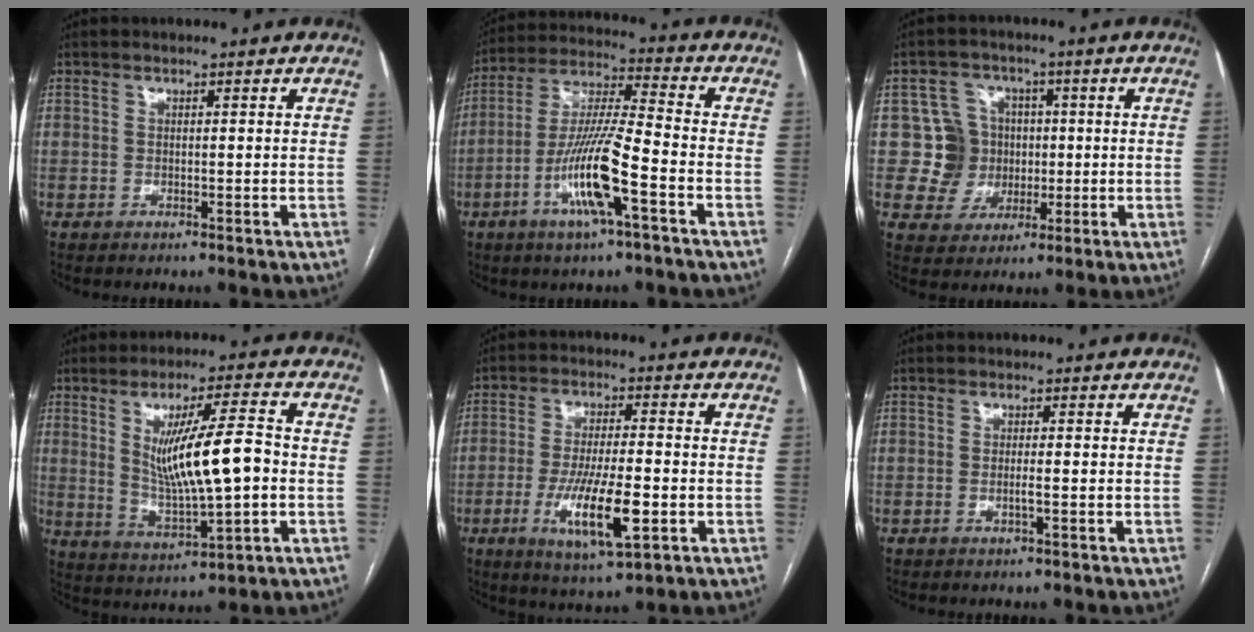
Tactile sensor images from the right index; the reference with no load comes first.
{"total": 13.2, "force": [-5.1, 0.8, 12.2], "torque": [-0.243, -0.004, -0.098]}
{"total": 7.5, "force": [0.2, 7.5, 0.5], "torque": [-0.004, 0.028, 0.011]}
{"total": 12.6, "force": [0.5, 1.8, 12.4], "torque": [-0.220, 0.000, 0.017]}
{"total": 11.5, "force": [-3.5, 2.0, 10.8], "torque": [-0.201, -0.017, -0.057]}
{"total": 1.4, "force": [-0.5, -0.1, 1.3], "torque": [-0.025, -0.001, -0.009]}